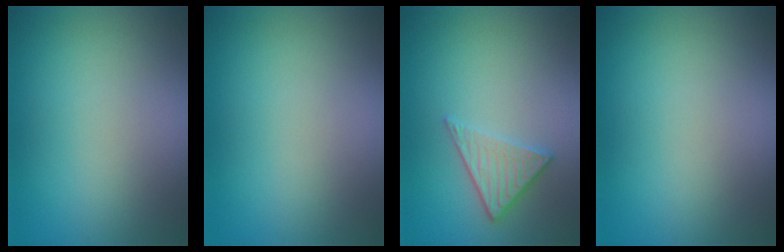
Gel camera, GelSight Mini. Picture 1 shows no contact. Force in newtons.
{"total": 0.0}
{"total": 2.8, "press": 2.4, "slide": 1.3}
{"total": 0.0}